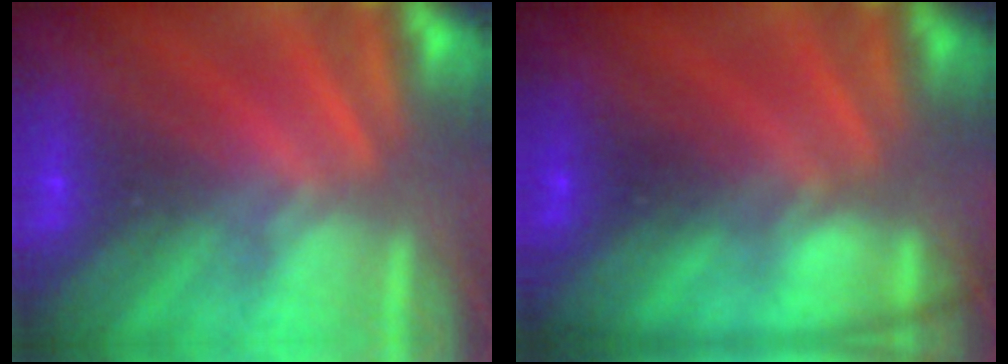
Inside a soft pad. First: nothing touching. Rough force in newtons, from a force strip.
{"total": 7.8}